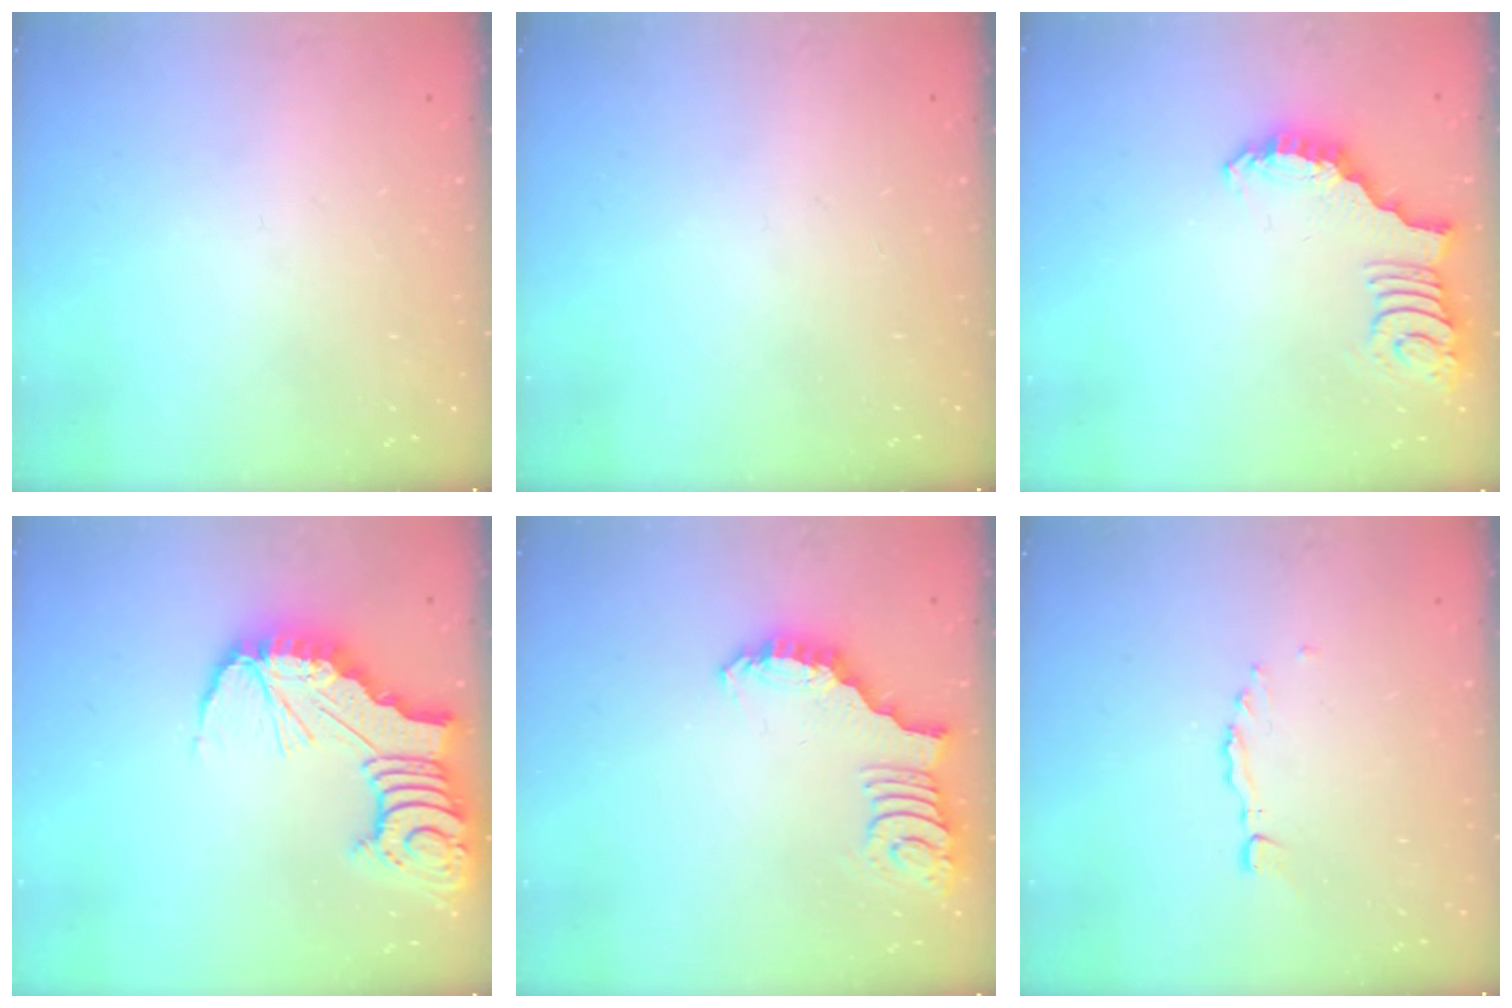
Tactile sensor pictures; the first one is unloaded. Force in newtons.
{"total": 0.0}
{"total": 2.7, "press": 2.7, "slide": 0.5}
{"total": 13.6, "press": 13.5, "slide": 1.6}
{"total": 2.7, "press": 2.7, "slide": 0.5}
{"total": 0.0}